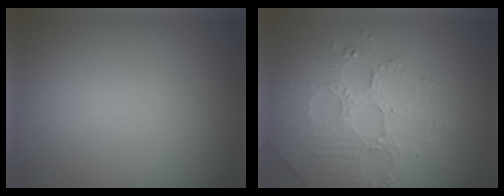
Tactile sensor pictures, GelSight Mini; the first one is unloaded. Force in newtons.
{"total": 4.2, "press": 4.0, "slide": 1.3}